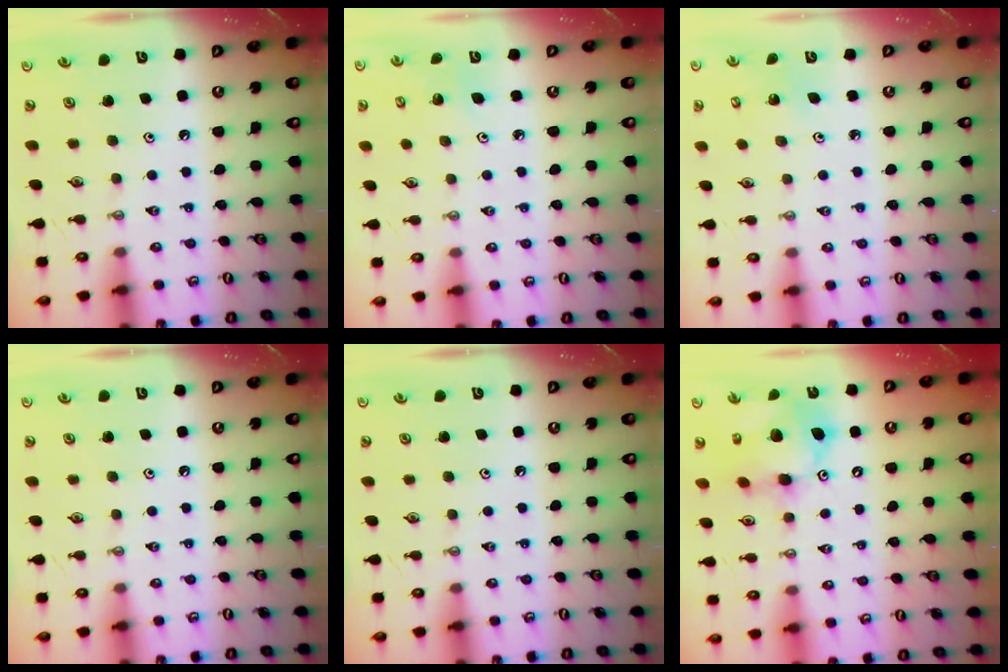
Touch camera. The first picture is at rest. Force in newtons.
{"total": 3.6, "press": 3.3, "slide": 1.4}
{"total": 2.6, "press": 2.6, "slide": 0.2}
{"total": 0.0}
{"total": 0.0}
{"total": 13.4, "press": 13.4, "slide": 1.3}